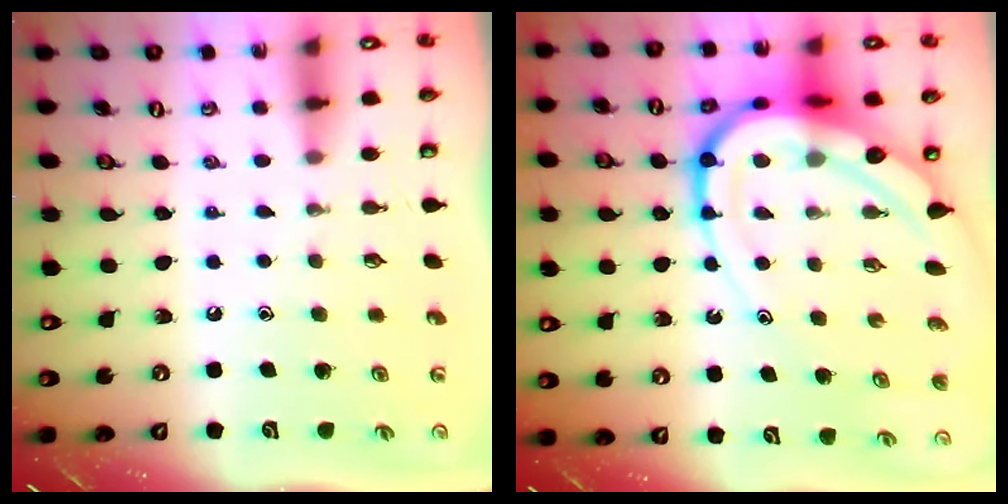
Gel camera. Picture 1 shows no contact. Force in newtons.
{"total": 19.2, "press": 19.0, "slide": 2.1}